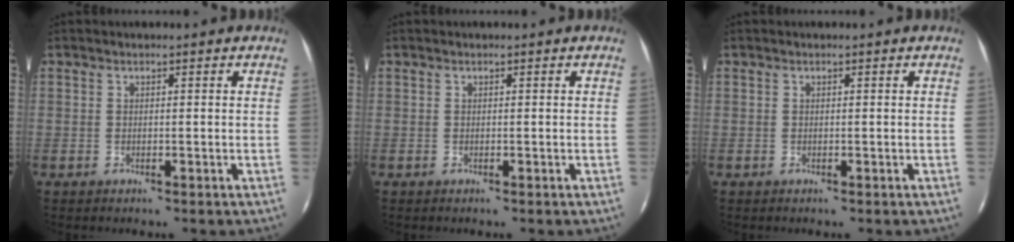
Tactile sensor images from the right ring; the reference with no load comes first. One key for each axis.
{"total": 0.0}
{"total": 0.0}